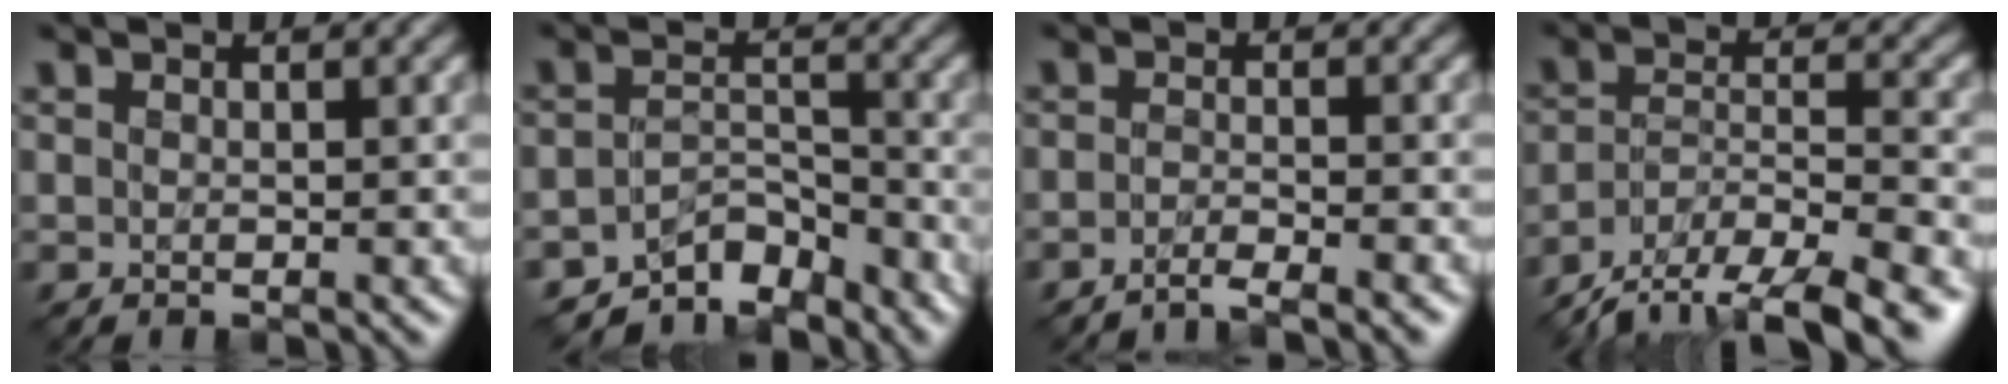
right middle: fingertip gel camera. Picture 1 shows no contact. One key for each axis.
{"total": 5.6, "fx": -5.0, "fy": 1.9, "fz": 1.6, "tx": -0.012, "ty": -0.008, "tz": -0.081}
{"total": 2.6, "fx": -2.3, "fy": 0.3, "fz": 1.3, "tx": -0.015, "ty": -0.007, "tz": -0.051}
{"total": 11.2, "fx": -9.8, "fy": 3.2, "fz": 4.6, "tx": -0.077, "ty": -0.020, "tz": -0.152}